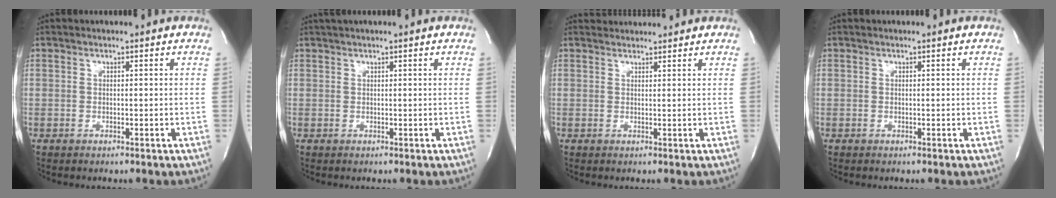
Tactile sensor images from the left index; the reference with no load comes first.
{"total": 1.1, "force": [0.7, -0.3, 0.7], "torque": [-0.013, 0.014, 0.020]}
{"total": 2.6, "force": [2.6, 0.5, -0.2], "torque": [-0.002, 0.020, 0.038]}
{"total": 0.0}